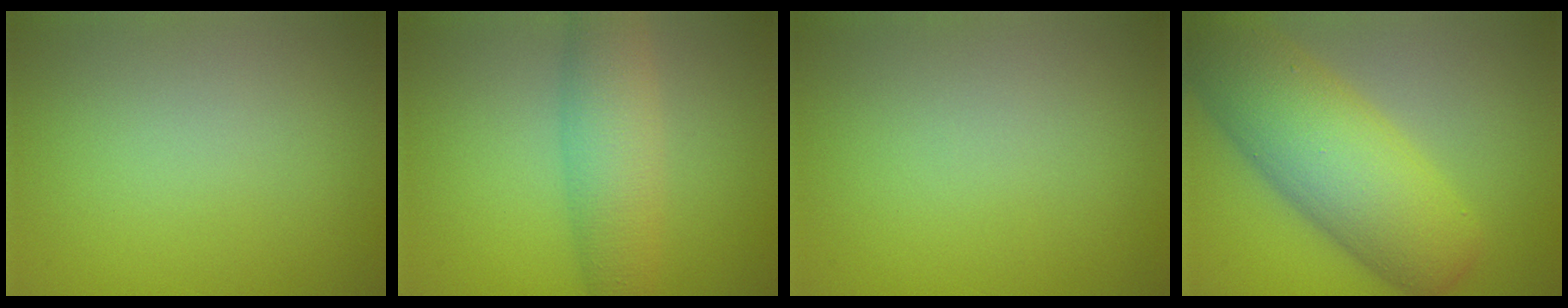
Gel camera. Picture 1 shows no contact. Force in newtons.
{"total": 4.7, "press": 4.7, "slide": 0.1}
{"total": 0.0}
{"total": 10.5, "press": 10.5, "slide": 0.4}